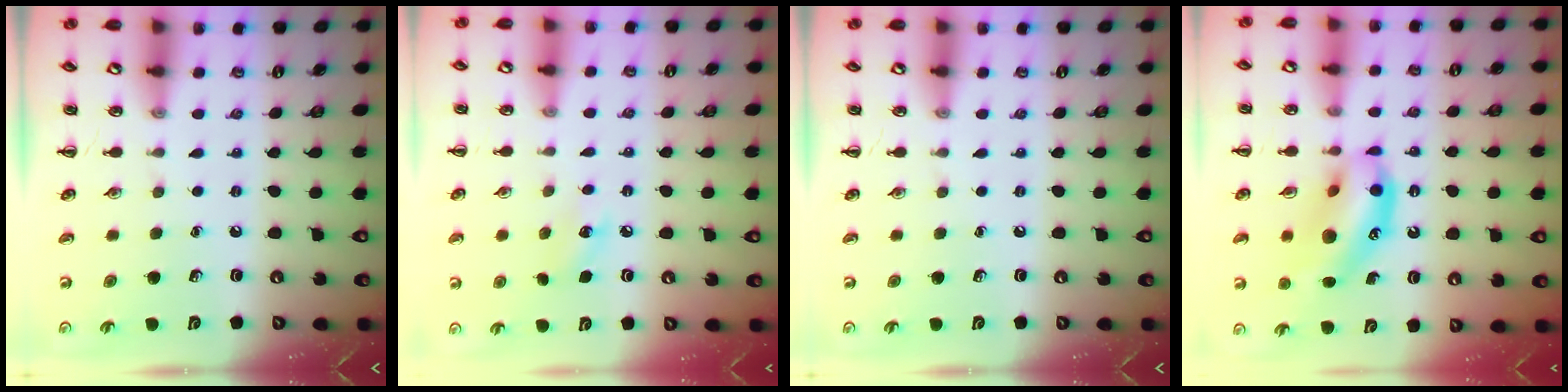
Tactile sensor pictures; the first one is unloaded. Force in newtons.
{"total": 7.4, "press": 7.1, "slide": 2.1}
{"total": 0.0}
{"total": 14.1, "press": 13.7, "slide": 3.2}